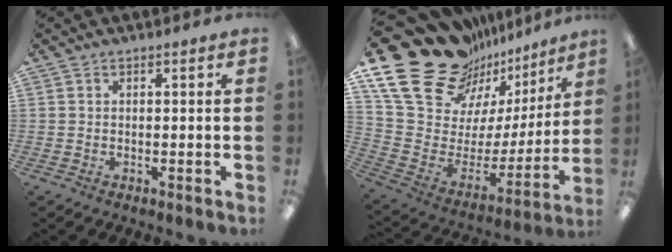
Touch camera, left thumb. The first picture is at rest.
{"total": 25.3, "force": [16.9, 14.1, 12.5], "torque": [-0.194, -0.123, 0.326]}